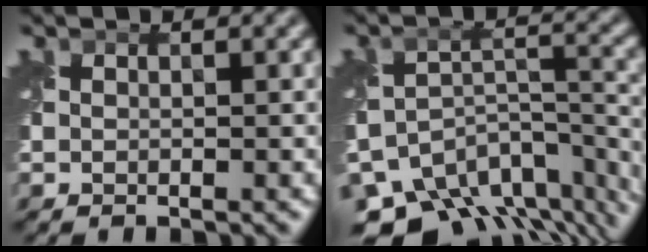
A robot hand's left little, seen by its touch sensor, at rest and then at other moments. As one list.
[{"total": 11.3, "force": [-9.0, 5.1, 4.6], "torque": [-0.085, -0.010, -0.107]}]